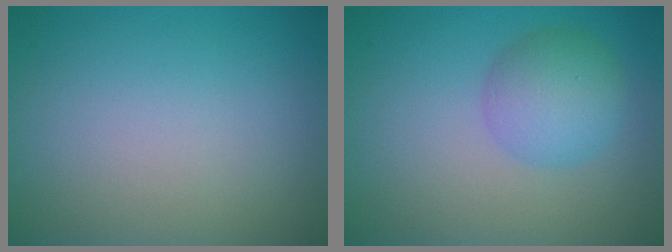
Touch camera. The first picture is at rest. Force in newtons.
{"total": 3.9, "press": 3.9, "slide": 0.1}